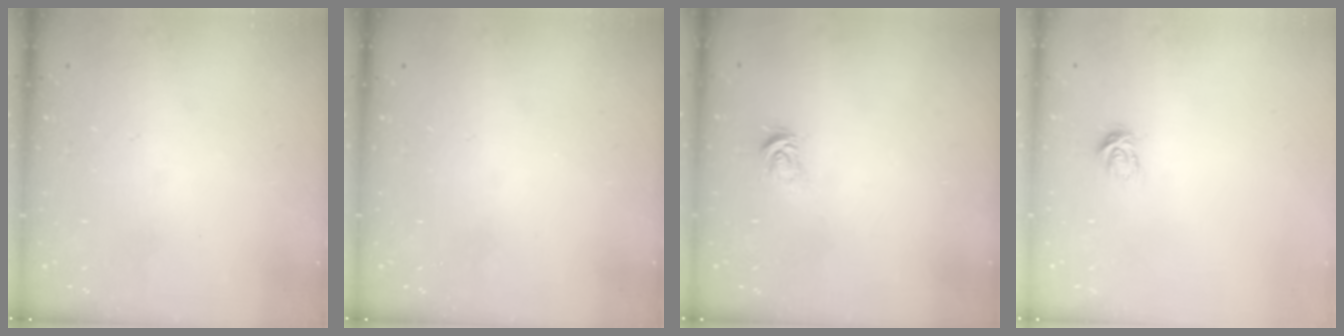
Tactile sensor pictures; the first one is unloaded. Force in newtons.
{"total": 0.0}
{"total": 2.6, "press": 2.6, "slide": 0.3}
{"total": 3.8, "press": 3.8, "slide": 0.4}